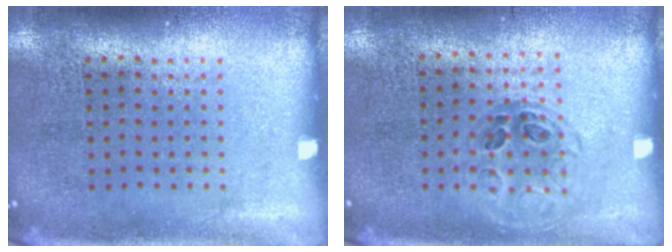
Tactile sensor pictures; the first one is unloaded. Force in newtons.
{"total": 1.0, "press": 0.9, "slide": 0.4}